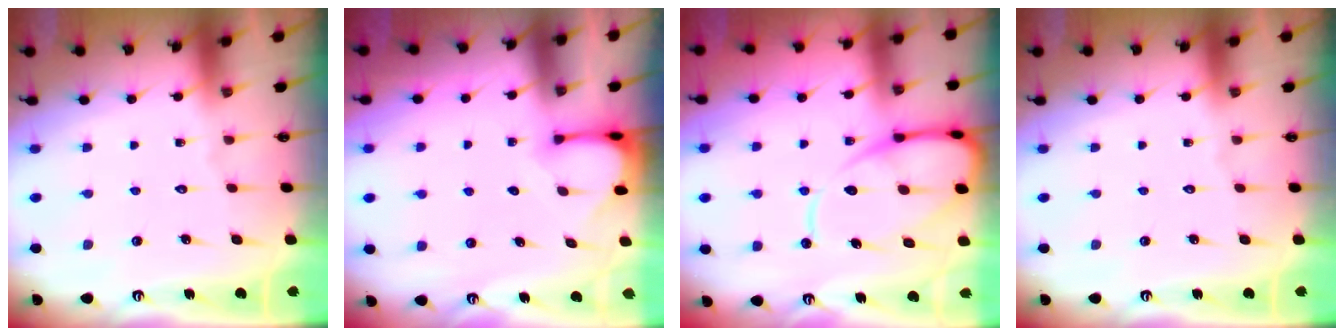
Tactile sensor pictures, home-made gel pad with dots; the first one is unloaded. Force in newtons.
{"total": 3.2, "press": 3.2, "slide": 0.2}
{"total": 12.8, "press": 12.7, "slide": 1.4}
{"total": 0.0}